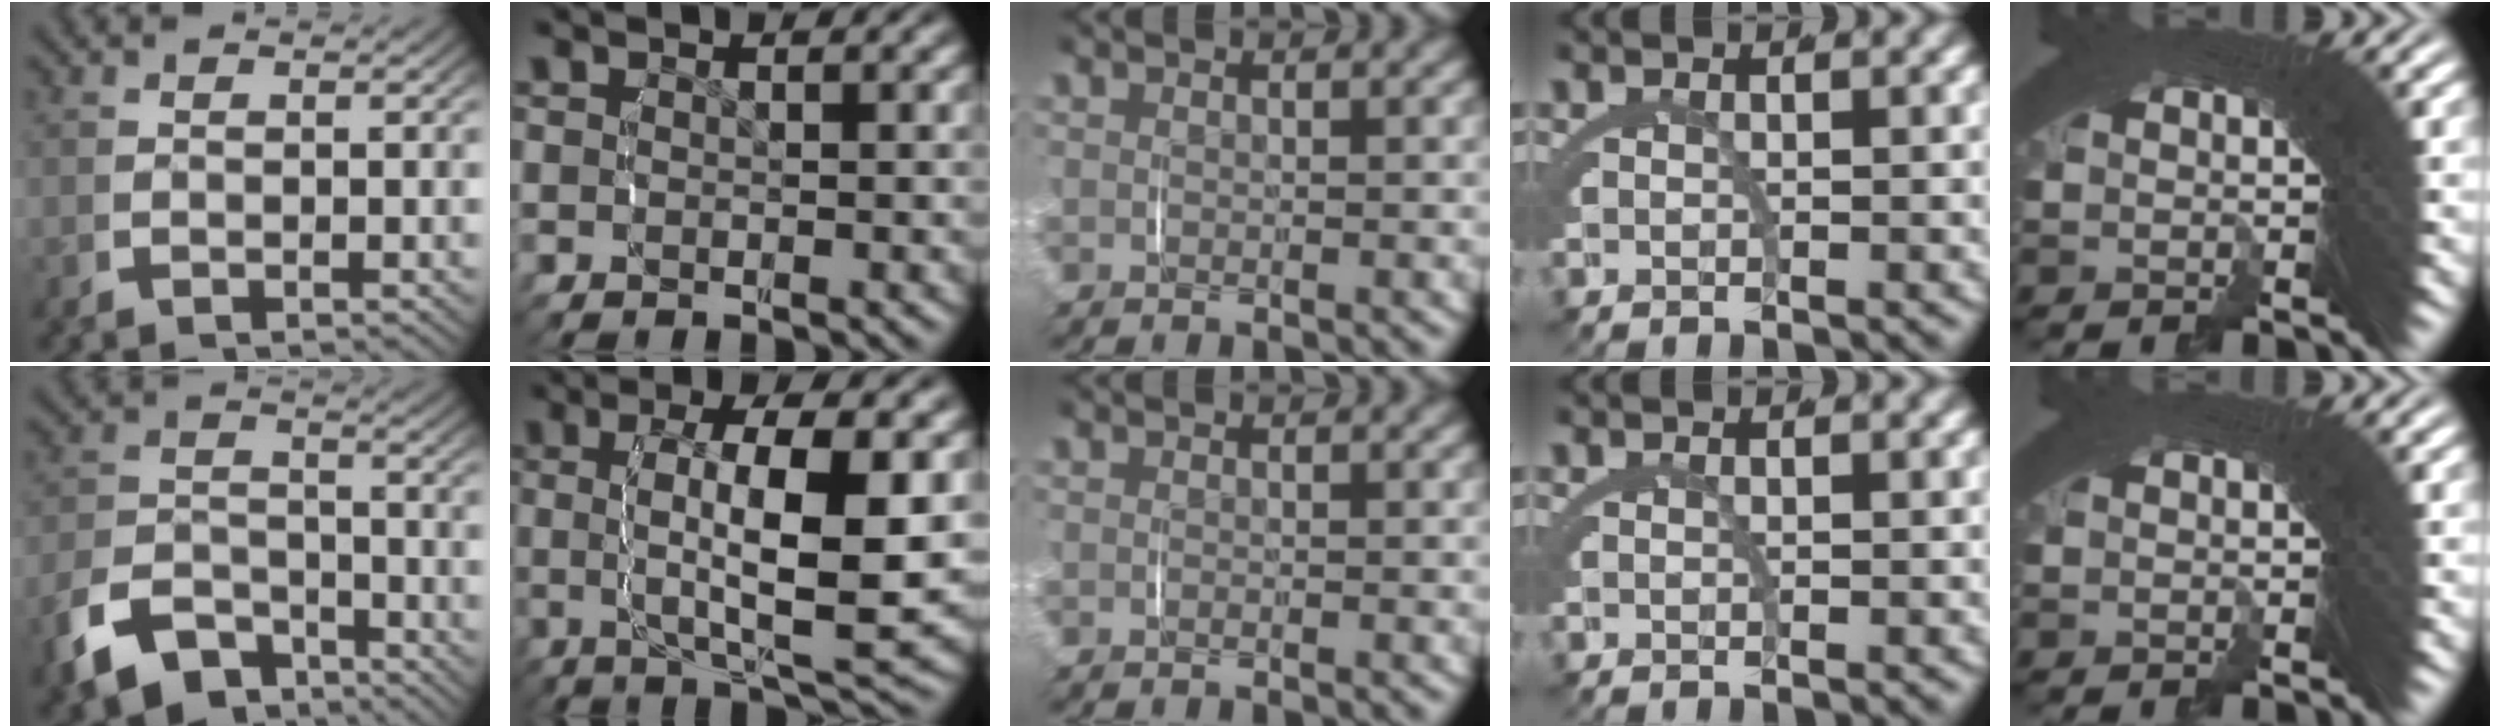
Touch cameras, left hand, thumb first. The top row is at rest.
{"thumb": {"total": 8.6, "force": [-5.4, 5.5, 3.8], "torque": [-0.067, -0.038, -0.082]}, "index": {"total": 9.6, "force": [0.0, 2.7, 9.2], "torque": [-0.145, -0.010, 0.011]}}